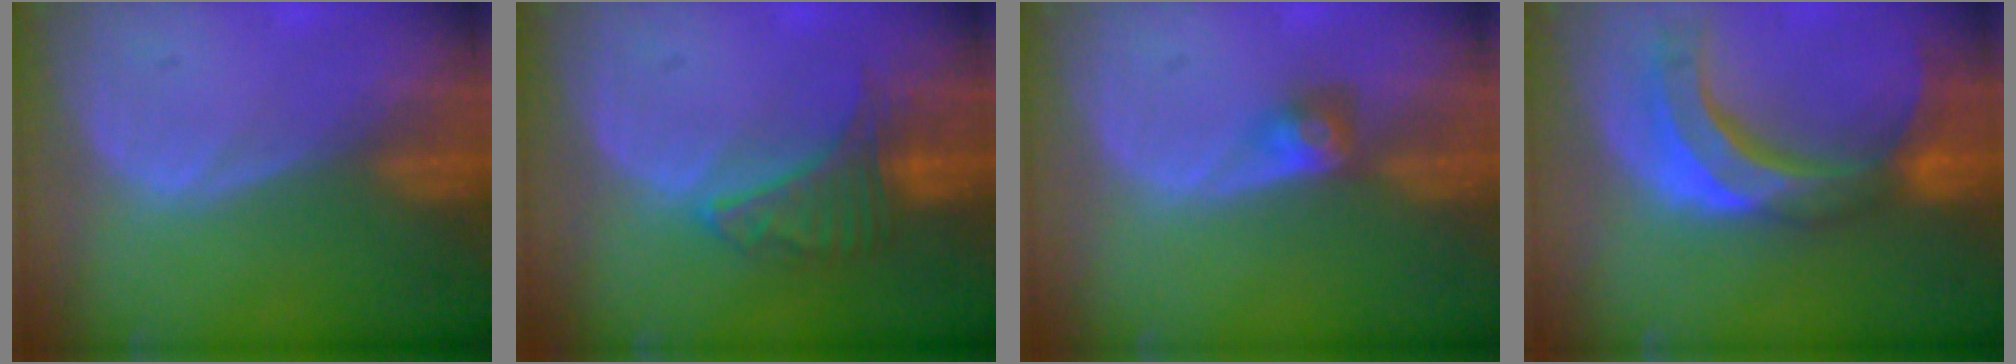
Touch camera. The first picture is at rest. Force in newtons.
{"total": 5.2, "press": 5.2, "slide": 0.4}
{"total": 3.0, "press": 2.6, "slide": 1.5}
{"total": 10.8, "press": 9.3, "slide": 5.5}